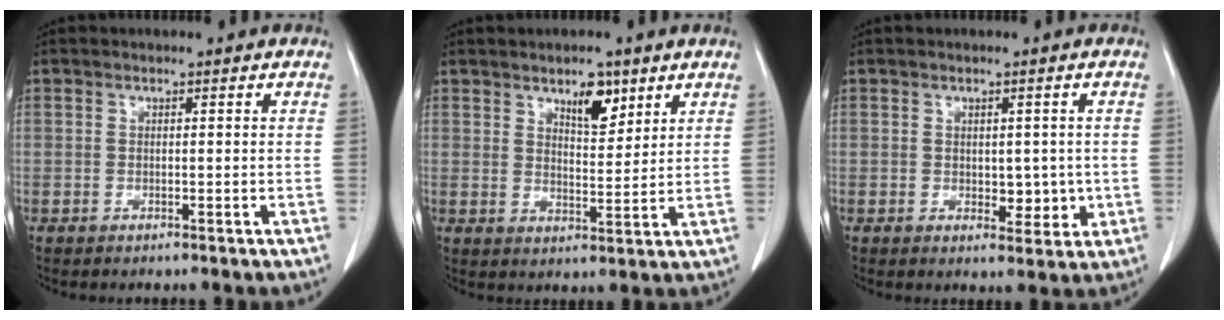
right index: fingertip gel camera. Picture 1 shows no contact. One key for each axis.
{"total": 5.3, "fx": 3.4, "fy": 2.0, "fz": 3.5, "tx": -0.057, "ty": -0.005, "tz": 0.058}
{"total": 3.9, "fx": 0.0, "fy": 2.4, "fz": 3.1, "tx": -0.028, "ty": -0.003, "tz": 0.012}